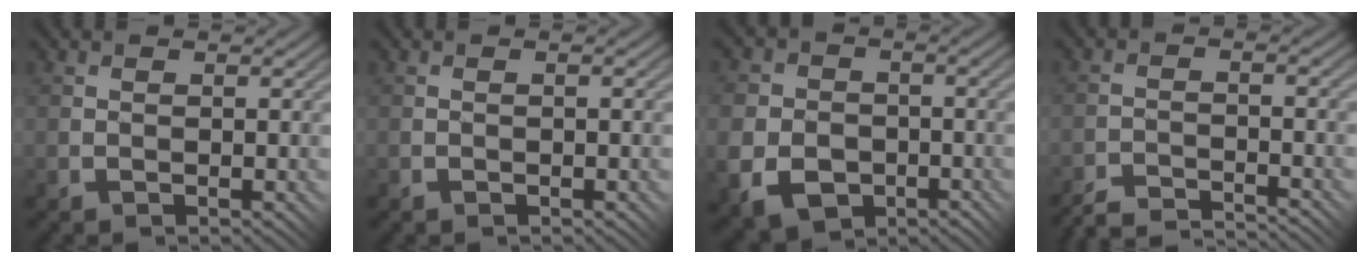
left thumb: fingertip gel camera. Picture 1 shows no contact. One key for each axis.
{"total": 0.8, "fx": -0.3, "fy": 0.2, "fz": 0.7, "tx": -0.010, "ty": 0.001, "tz": -0.002}
{"total": 8.8, "fx": -3.3, "fy": 7.2, "fz": 3.6, "tx": -0.104, "ty": -0.036, "tz": -0.076}
{"total": 5.0, "fx": -4.9, "fy": -0.5, "fz": 0.6, "tx": -0.019, "ty": 0.006, "tz": -0.097}